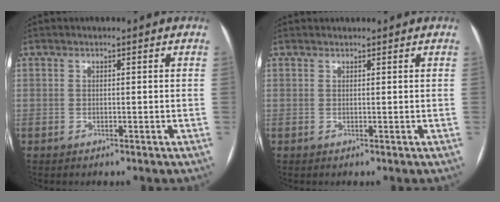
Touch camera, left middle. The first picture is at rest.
{"total": 1.2, "force": [1.2, 0.2, 0.1], "torque": [-0.006, 0.019, 0.021]}